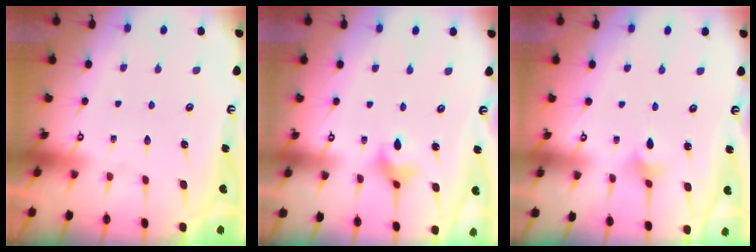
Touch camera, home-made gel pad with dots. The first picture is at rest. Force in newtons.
{"total": 4.1, "press": 4.1, "slide": 0.1}
{"total": 2.1, "press": 2.1, "slide": 0.5}